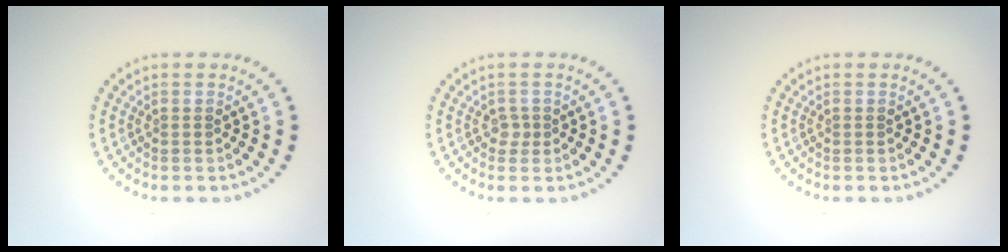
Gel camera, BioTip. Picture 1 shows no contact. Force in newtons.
{"total": 1.0, "press": 0.7, "slide": 0.6}
{"total": 0.0}